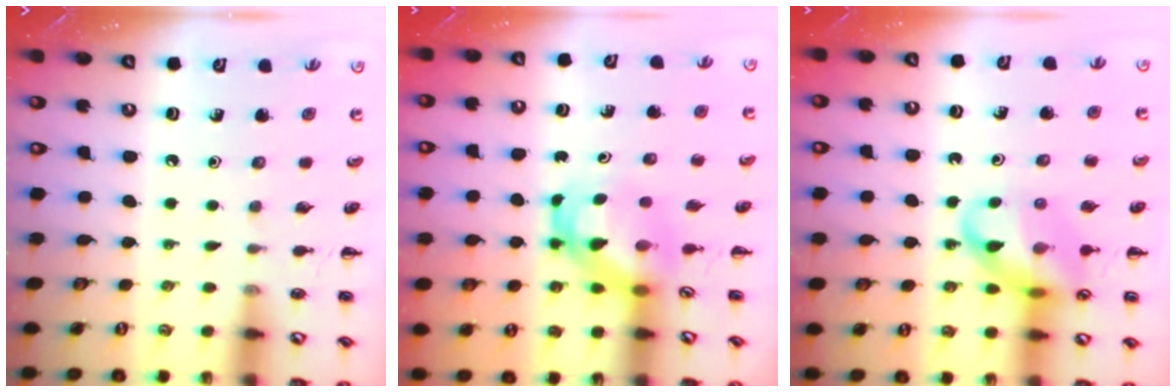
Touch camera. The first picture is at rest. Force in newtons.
{"total": 5.4, "press": 5.2, "slide": 1.3}
{"total": 14.7, "press": 14.5, "slide": 2.5}